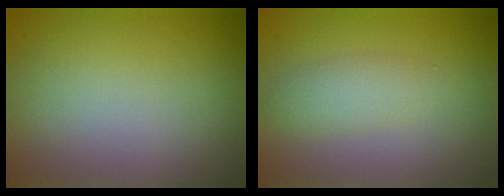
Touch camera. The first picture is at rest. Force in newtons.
{"total": 2.1, "press": 2.1, "slide": 0.1}